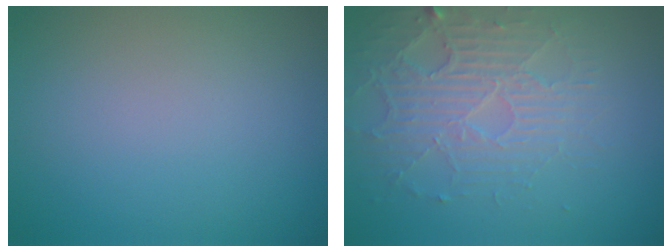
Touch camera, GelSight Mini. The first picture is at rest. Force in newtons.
{"total": 3.8, "press": 3.4, "slide": 1.7}